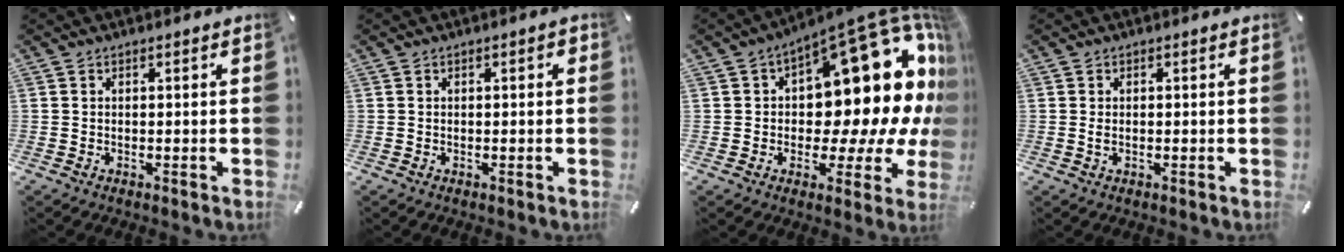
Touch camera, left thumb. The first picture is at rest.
{"total": 0.9, "force": [0.0, 0.3, 0.9], "torque": [-0.015, 0.004, -0.002]}
{"total": 23.1, "force": [7.2, 12.1, 18.4], "torque": [-0.213, -0.082, 0.129]}
{"total": 1.3, "force": [0.0, 0.5, 1.2], "torque": [-0.023, 0.002, -0.001]}